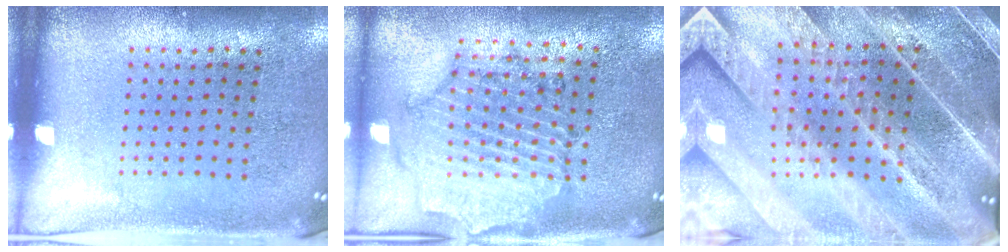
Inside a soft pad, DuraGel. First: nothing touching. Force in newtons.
{"total": 1.2, "press": 1.1, "slide": 0.3}
{"total": 5.5, "press": 4.6, "slide": 2.9}